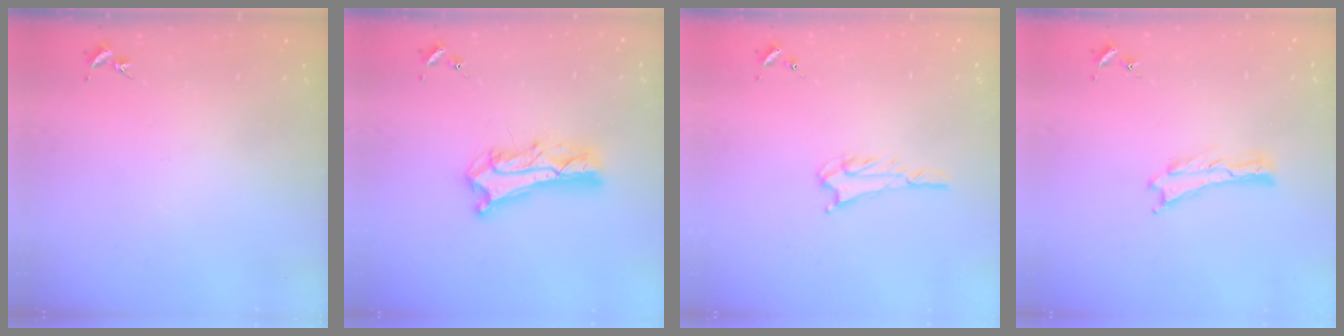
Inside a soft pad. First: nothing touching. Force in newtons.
{"total": 8.3, "press": 8.3, "slide": 0.7}
{"total": 1.6, "press": 1.6, "slide": 0.1}
{"total": 0.0}